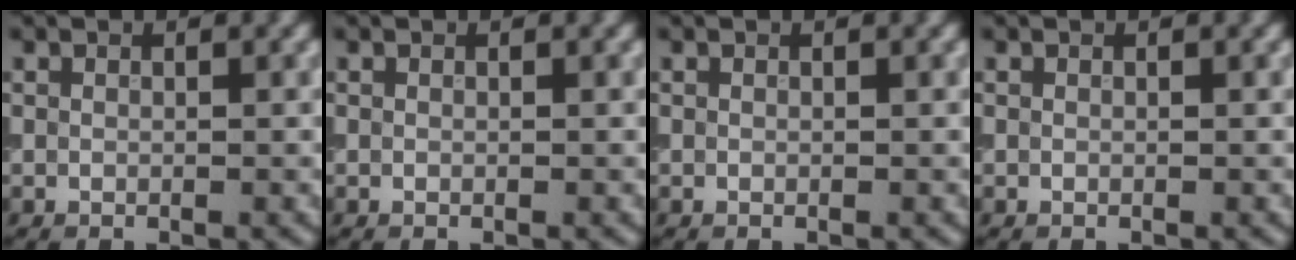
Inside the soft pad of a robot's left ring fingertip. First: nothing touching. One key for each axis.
{"total": 0.0}
{"total": 0.0}
{"total": 0.0}